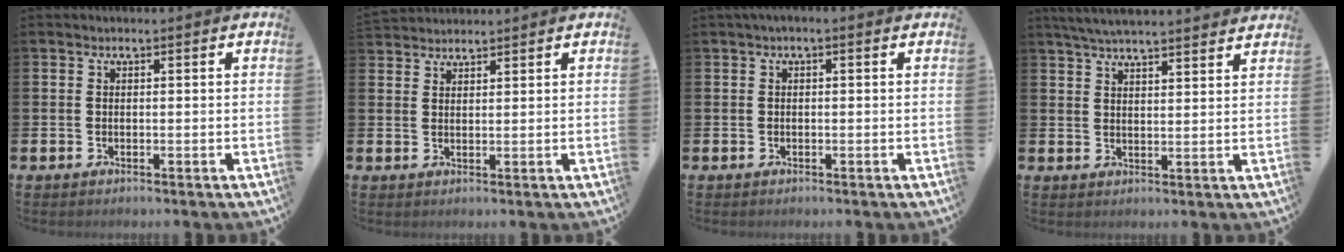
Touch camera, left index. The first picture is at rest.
{"total": 2.2, "force": [2.2, 0.3, -0.2], "torque": [-0.001, -0.006, 0.042]}
{"total": 0.6, "force": [-0.2, 0.2, 0.6], "torque": [-0.004, 0.000, -0.006]}
{"total": 5.1, "force": [4.9, 0.1, 1.2], "torque": [-0.042, -0.016, 0.090]}